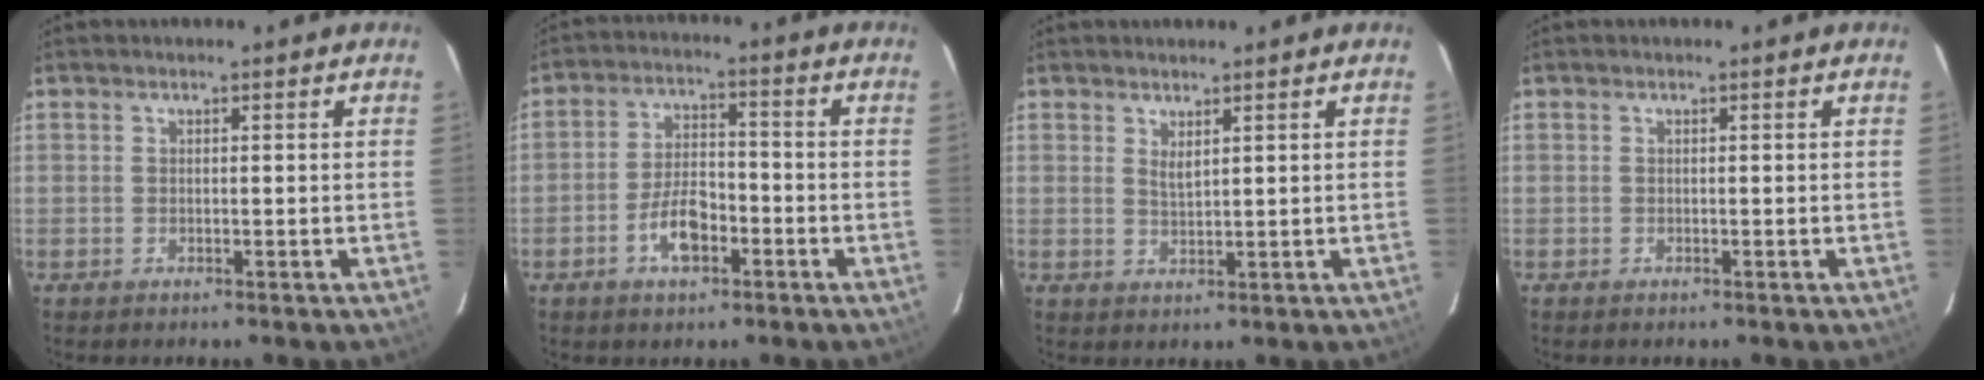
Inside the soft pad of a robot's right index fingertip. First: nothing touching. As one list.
[{"total": 10.1, "force": [-4.8, 4.8, 7.4], "torque": [-0.145, 0.014, -0.081]}, {"total": 2.3, "force": [1.9, 0.4, 1.2], "torque": [-0.020, -0.002, 0.034]}, {"total": 0.0}]